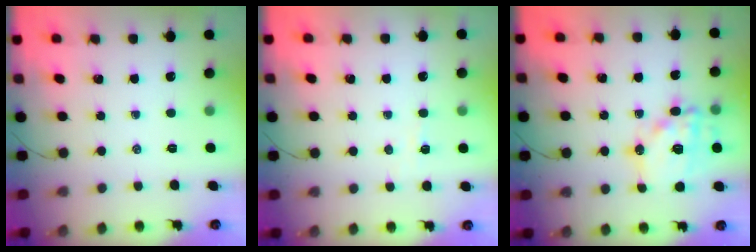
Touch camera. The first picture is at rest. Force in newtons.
{"total": 3.1, "press": 3.0, "slide": 0.8}
{"total": 16.1, "press": 15.9, "slide": 2.8}